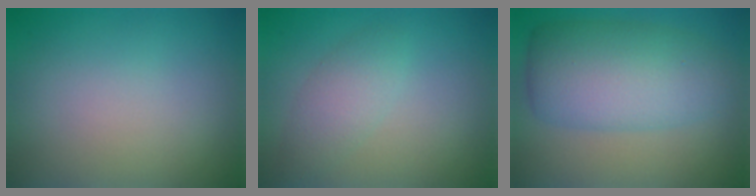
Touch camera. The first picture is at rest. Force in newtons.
{"total": 2.5, "press": 2.5, "slide": 0.1}
{"total": 7.4, "press": 7.4, "slide": 0.1}